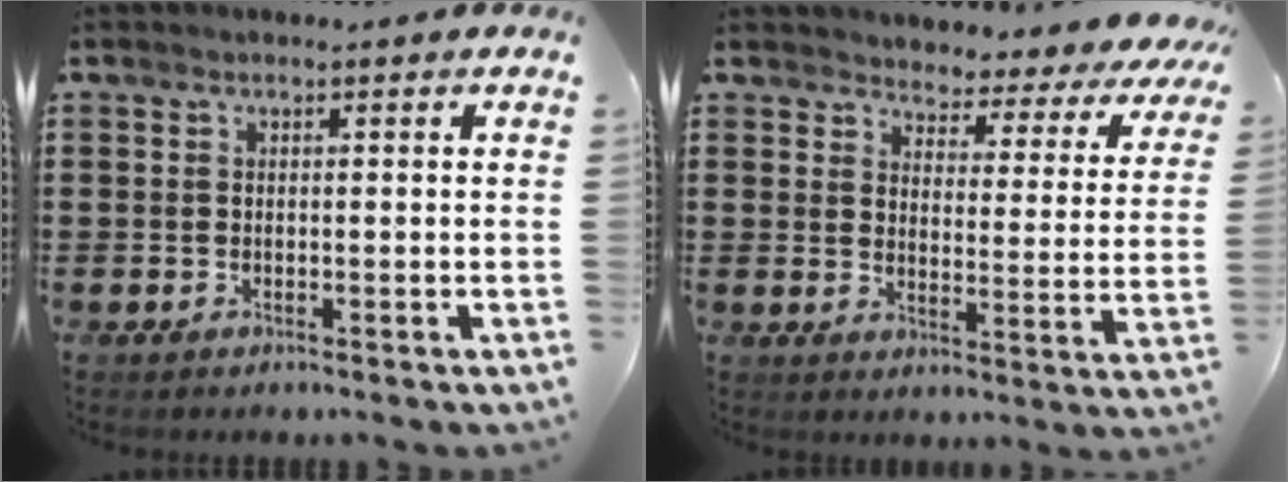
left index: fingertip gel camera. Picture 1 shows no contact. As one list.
[{"total": 3.2, "force": [3.1, 0.6, 0.1], "torque": [-0.021, -0.033, 0.046]}]